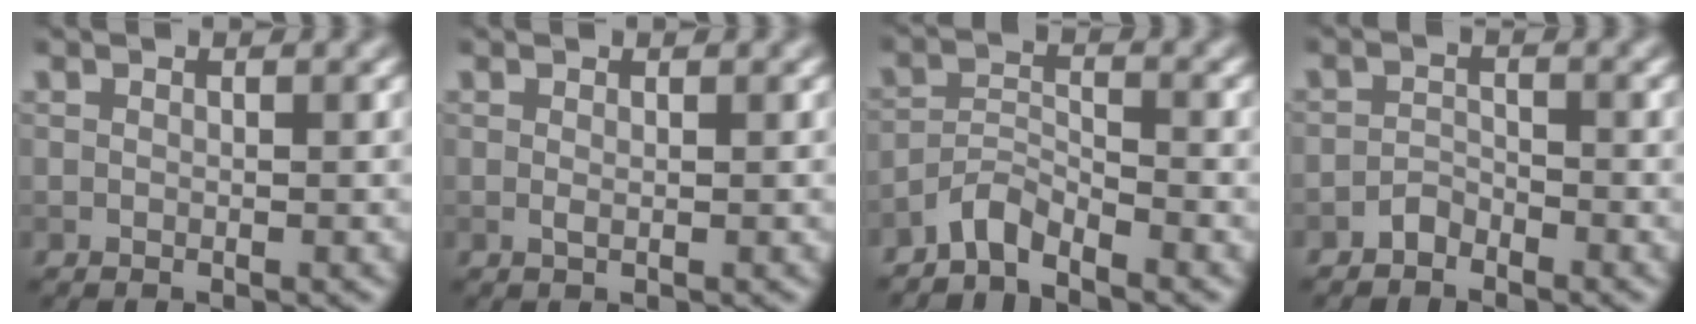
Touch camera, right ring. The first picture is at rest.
{"total": 0.5, "force": [0.1, 0.1, 0.5], "torque": [-0.012, 0.000, 0.001]}
{"total": 2.7, "force": [-2.5, 0.4, 0.9], "torque": [-0.018, 0.007, -0.058]}
{"total": 1.4, "force": [-1.2, 0.5, 0.3], "torque": [-0.005, 0.007, -0.026]}